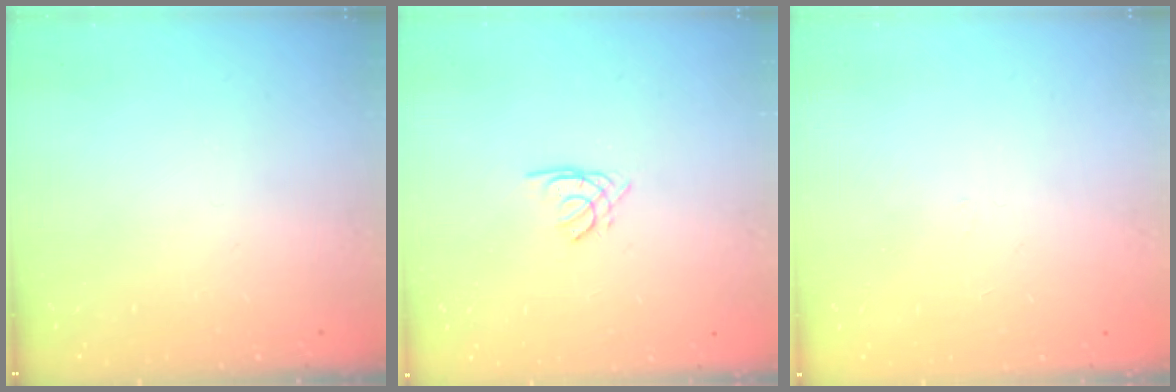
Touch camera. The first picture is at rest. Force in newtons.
{"total": 1.1, "press": 1.1, "slide": 0.3}
{"total": 0.9, "press": 0.9, "slide": 0.2}